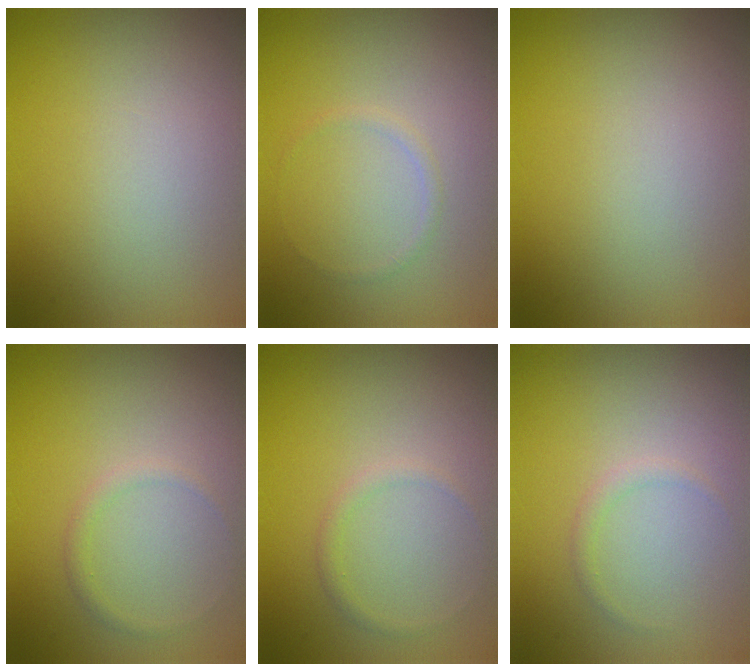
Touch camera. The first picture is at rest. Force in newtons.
{"total": 0.7, "press": 0.7, "slide": 0.1}
{"total": 0.0}
{"total": 0.9, "press": 0.8, "slide": 0.1}
{"total": 0.9, "press": 0.8, "slide": 0.1}
{"total": 0.8, "press": 0.8, "slide": 0.2}